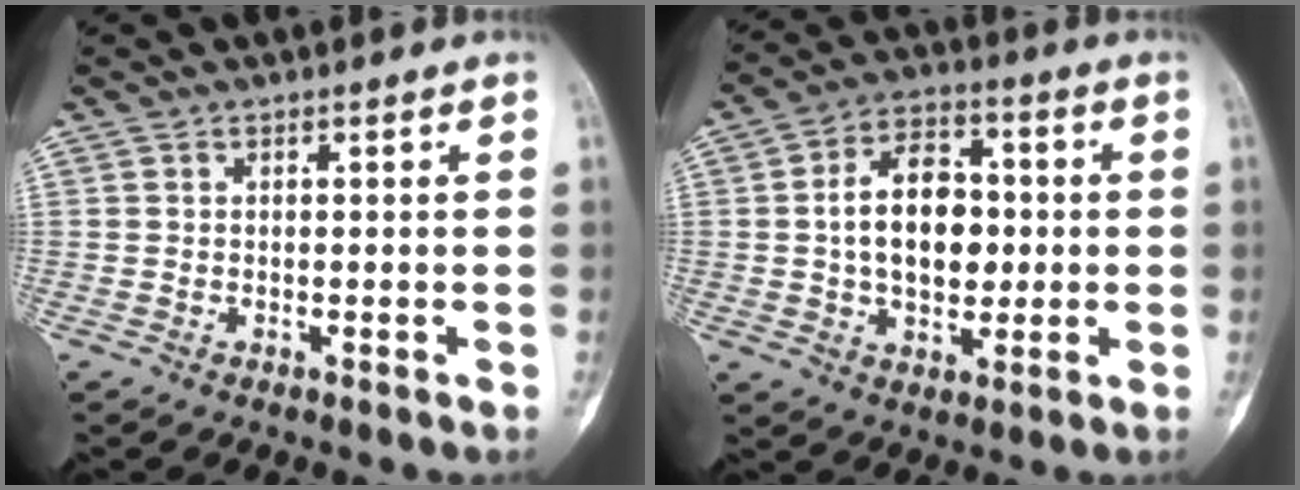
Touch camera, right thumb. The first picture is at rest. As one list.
[{"total": 13.6, "force": [0.2, 8.9, 10.3], "torque": [-0.144, 0.017, 0.003]}]